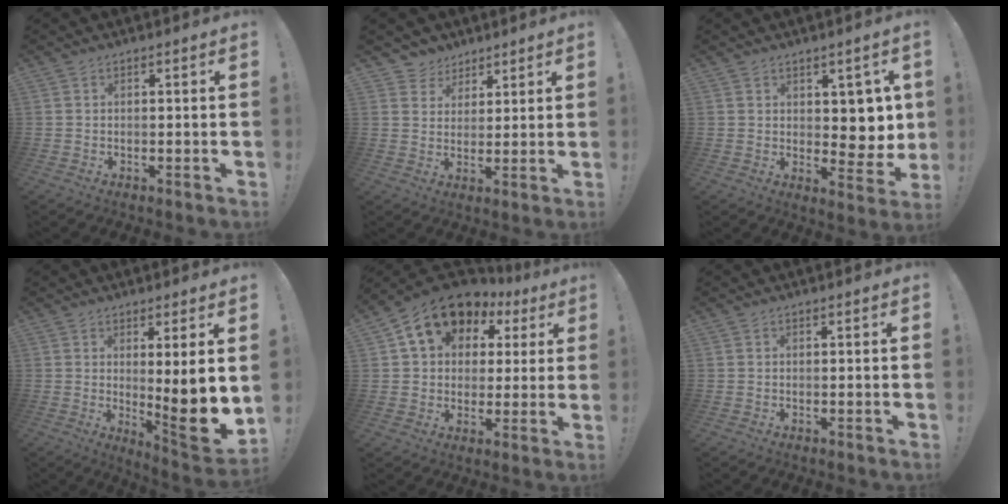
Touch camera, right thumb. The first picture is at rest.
{"total": 5.4, "force": [3.7, 4.0, 0.0], "torque": [-0.003, -0.035, 0.073]}
{"total": 7.0, "force": [3.3, 4.8, 3.8], "torque": [-0.043, -0.028, 0.068]}
{"total": 12.2, "force": [0.2, 0.3, 12.2], "torque": [-0.166, -0.027, 0.002]}
{"total": 13.8, "force": [7.5, 9.5, 6.6], "torque": [-0.106, -0.043, 0.138]}
{"total": 0.0}